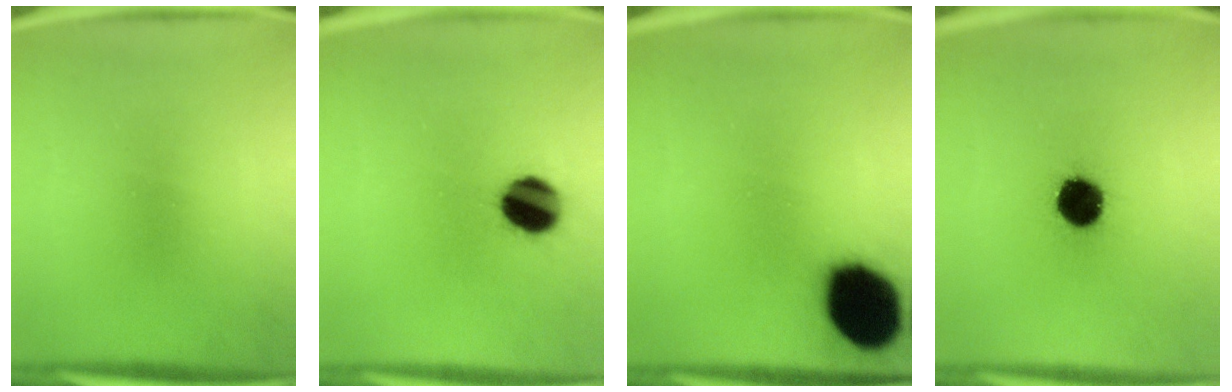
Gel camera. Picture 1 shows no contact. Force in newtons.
{"total": 10.7}
{"total": 19.0}
{"total": 12.3}